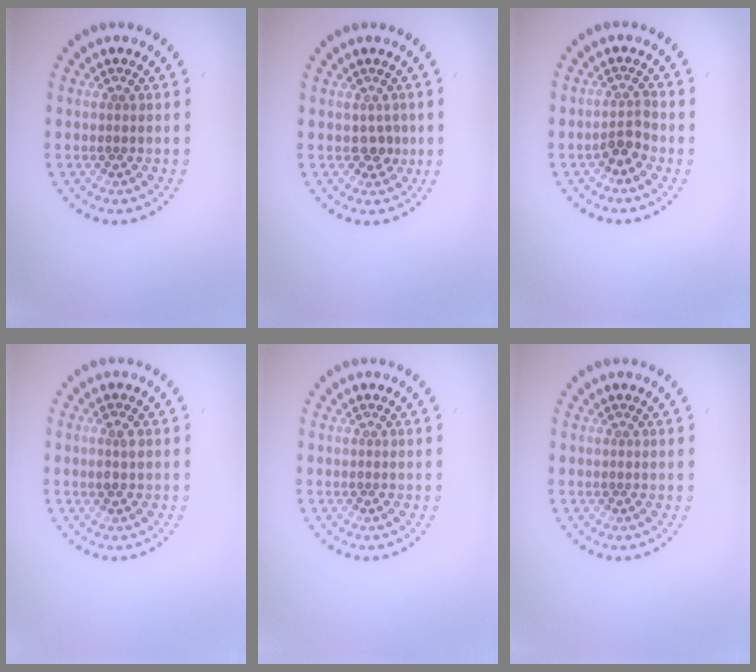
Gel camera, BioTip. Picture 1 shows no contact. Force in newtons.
{"total": 1.2, "press": 1.0, "slide": 0.5}
{"total": 1.9, "press": 1.5, "slide": 1.1}
{"total": 1.3, "press": 1.3, "slide": 0.3}
{"total": 0.0}
{"total": 0.0}